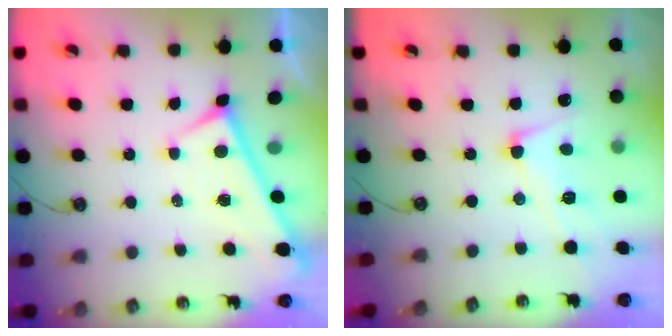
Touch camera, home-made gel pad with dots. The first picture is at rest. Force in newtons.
{"total": 4.2, "press": 4.0, "slide": 1.0}